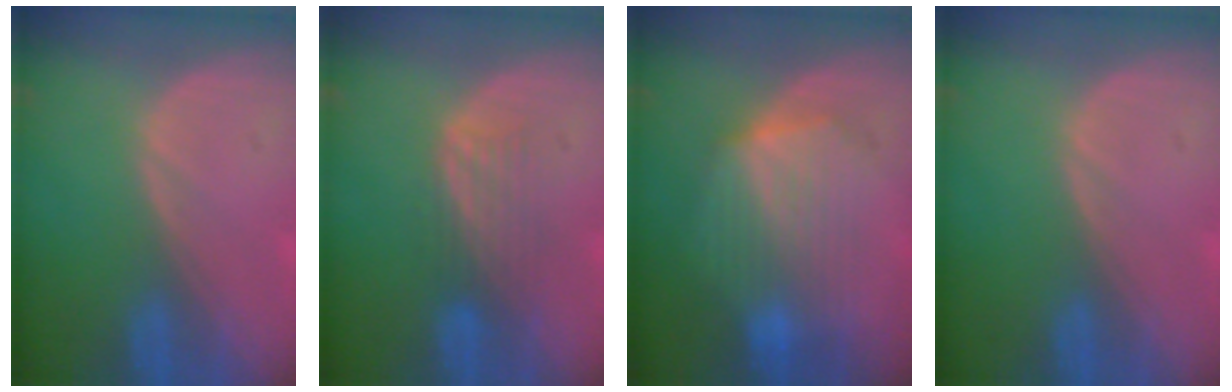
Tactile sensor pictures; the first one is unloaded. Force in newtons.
{"total": 4.3, "press": 3.6, "slide": 2.3}
{"total": 7.8, "press": 7.8, "slide": 0.1}
{"total": 0.0}